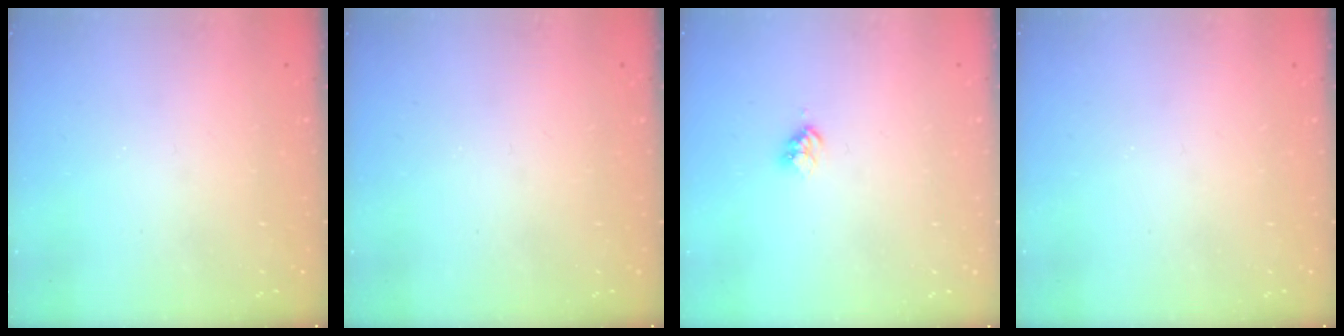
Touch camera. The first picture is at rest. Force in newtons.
{"total": 0.0}
{"total": 3.0, "press": 3.0, "slide": 0.4}
{"total": 0.0}